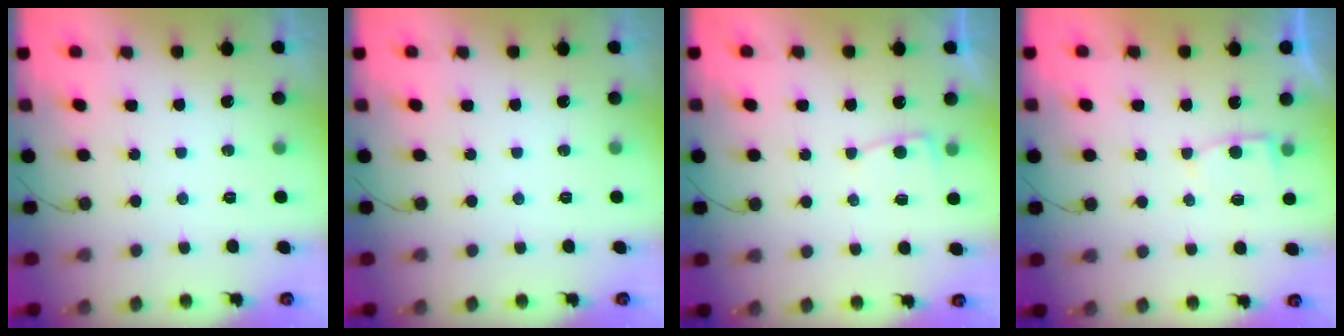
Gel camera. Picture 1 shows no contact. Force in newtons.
{"total": 0.0}
{"total": 3.8, "press": 3.8, "slide": 0.5}
{"total": 3.5, "press": 3.5, "slide": 0.3}